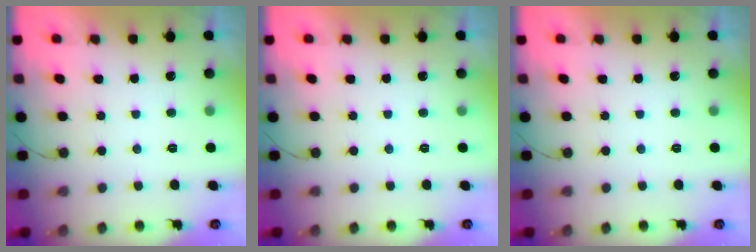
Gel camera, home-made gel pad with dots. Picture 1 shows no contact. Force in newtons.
{"total": 0.0}
{"total": 0.0}